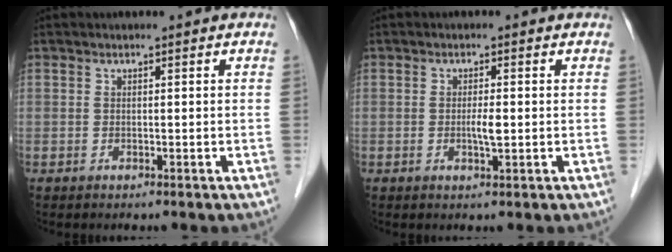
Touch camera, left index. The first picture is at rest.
{"total": 2.0, "force": [-0.5, 0.3, 2.0], "torque": [-0.037, -0.005, -0.006]}